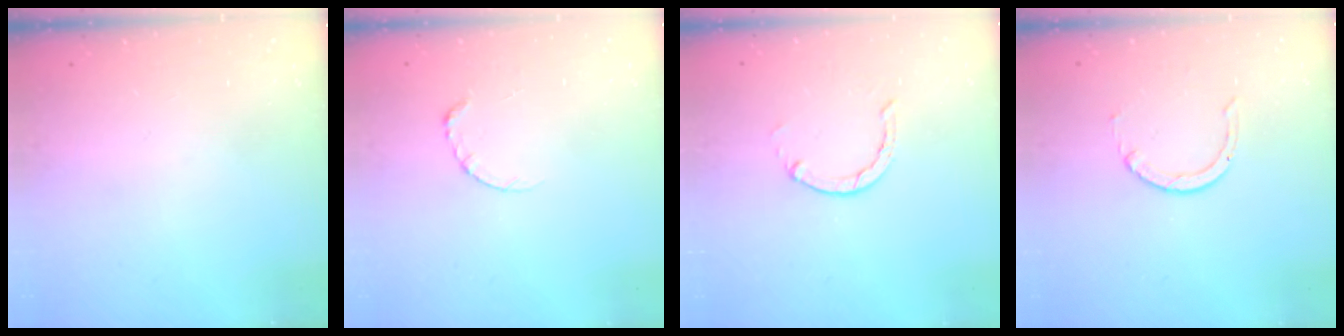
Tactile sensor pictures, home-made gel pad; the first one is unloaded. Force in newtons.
{"total": 3.4, "press": 3.4, "slide": 0.4}
{"total": 1.3, "press": 1.2, "slide": 0.3}
{"total": 2.0, "press": 2.0, "slide": 0.2}